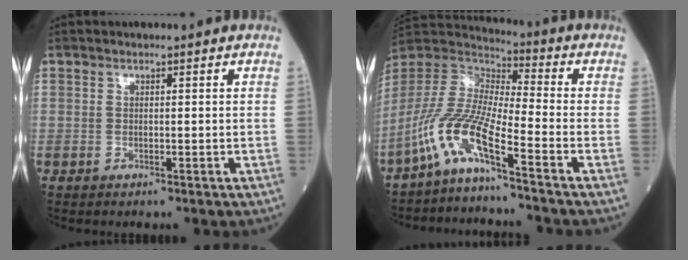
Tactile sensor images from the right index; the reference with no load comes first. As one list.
[{"total": 10.2, "force": [-6.4, 0.3, 7.8], "torque": [-0.178, 0.001, -0.136]}]